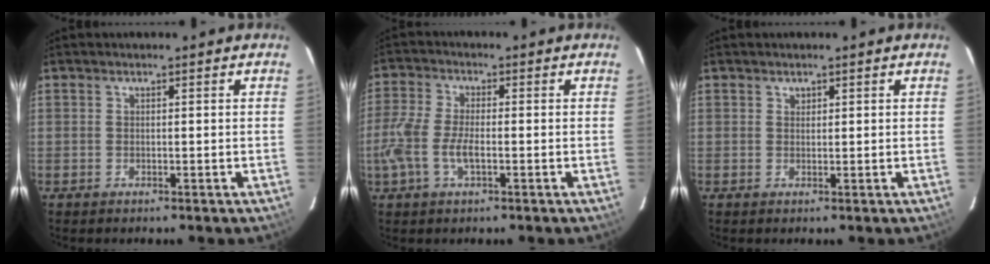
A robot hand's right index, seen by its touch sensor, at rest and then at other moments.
{"total": 7.2, "force": [-2.2, 2.8, 6.2], "torque": [-0.142, -0.002, -0.044]}
{"total": 0.8, "force": [0.5, 0.6, 0.1], "torque": [-0.001, 0.003, 0.007]}